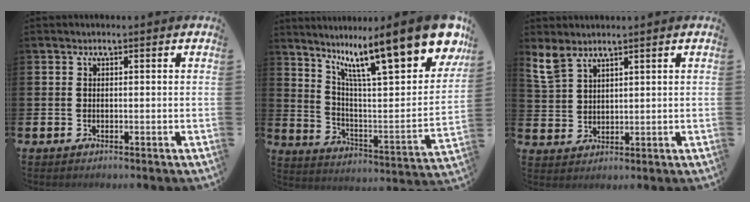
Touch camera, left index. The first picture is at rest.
{"total": 15.8, "force": [11.1, 3.3, 10.7], "torque": [-0.195, -0.082, 0.172]}
{"total": 4.9, "force": [4.2, 1.8, 1.8], "torque": [-0.044, -0.014, 0.077]}